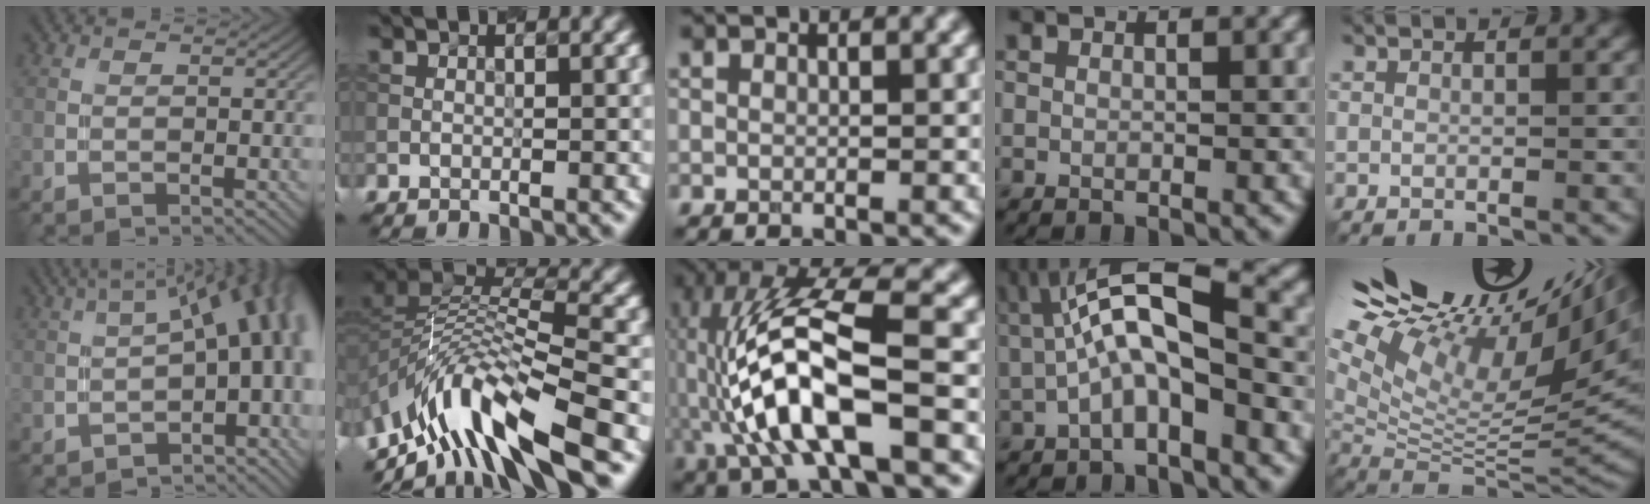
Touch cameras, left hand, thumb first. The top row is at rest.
{"thumb": {"total": 11.0, "force": [-1.1, 4.1, 10.2], "torque": [-0.127, 0.018, -0.003]}, "index": {"total": 10.3, "force": [-6.1, 3.4, 7.6], "torque": [-0.136, 0.012, -0.116]}, "middle": {"total": 11.7, "force": [-2.5, 3.6, 10.9], "torque": [-0.222, 0.017, -0.047]}, "ring": {"total": 7.3, "force": [0.4, 2.4, 6.8], "torque": [-0.125, 0.018, -0.004]}, "little": {"total": 18.8, "force": [9.9, 6.3, 14.7], "torque": [-0.231, 0.035, 0.178]}}